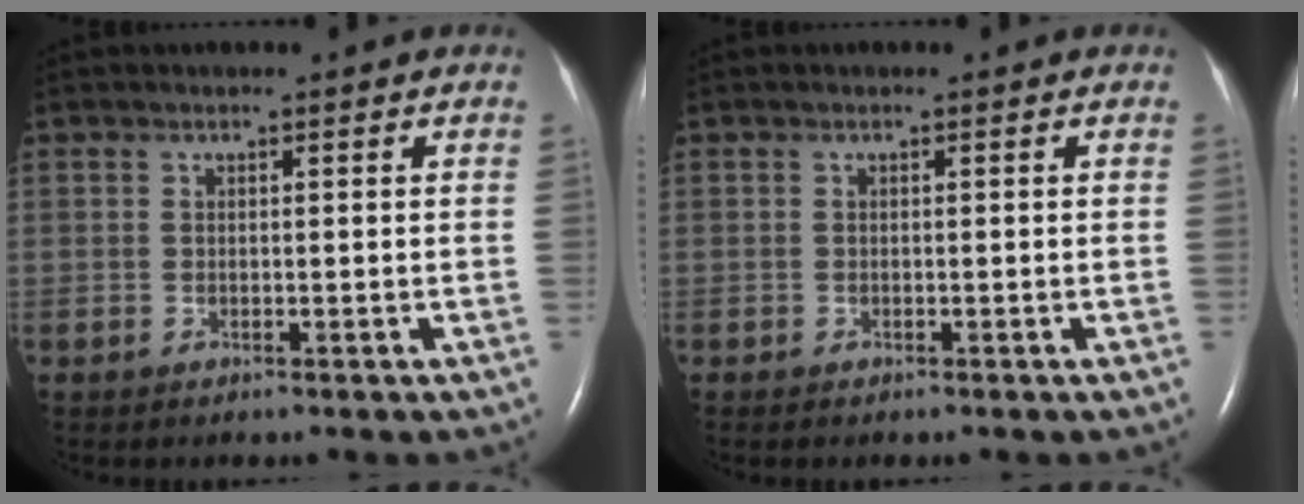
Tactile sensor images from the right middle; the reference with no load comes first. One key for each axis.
{"total": 0.0}